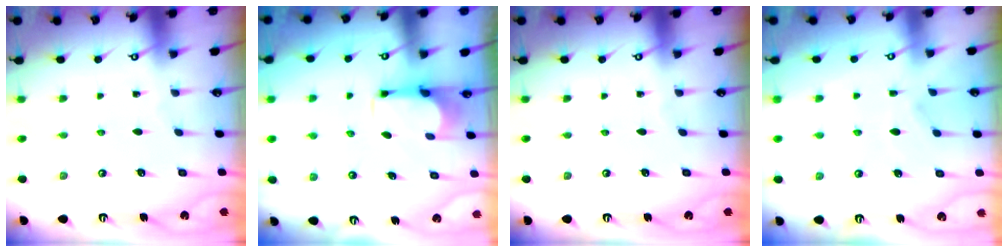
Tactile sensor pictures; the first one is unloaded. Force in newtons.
{"total": 2.7, "press": 2.6, "slide": 0.9}
{"total": 0.0}
{"total": 2.1, "press": 1.8, "slide": 1.2}